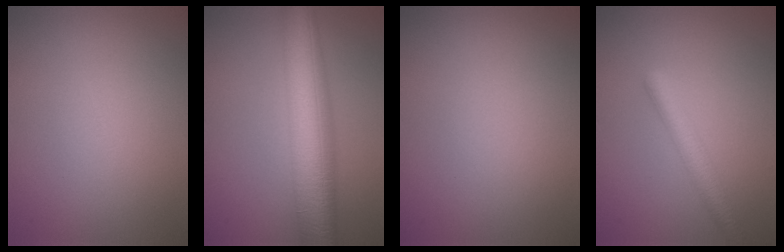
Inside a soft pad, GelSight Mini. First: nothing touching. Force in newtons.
{"total": 9.8, "press": 9.8, "slide": 0.0}
{"total": 0.0}
{"total": 2.9, "press": 2.9, "slide": 0.1}